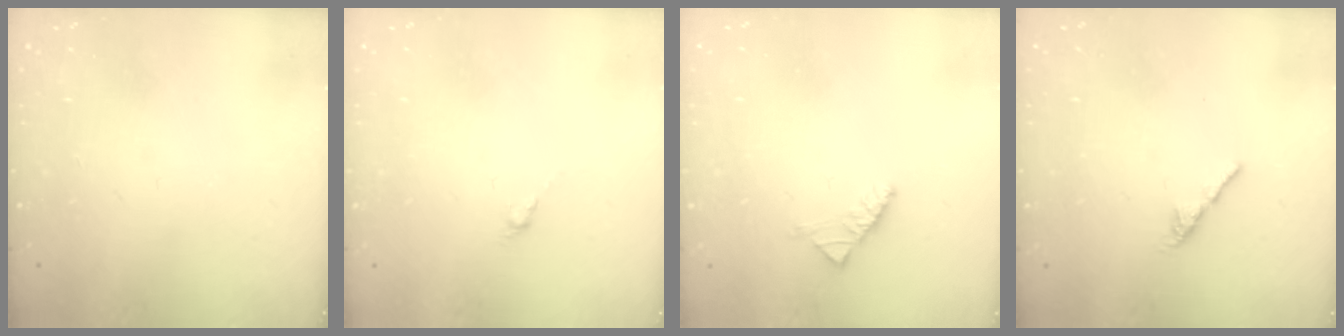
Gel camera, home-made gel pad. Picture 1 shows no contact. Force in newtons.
{"total": 0.0}
{"total": 2.6, "press": 2.5, "slide": 0.8}
{"total": 2.4, "press": 2.3, "slide": 0.8}